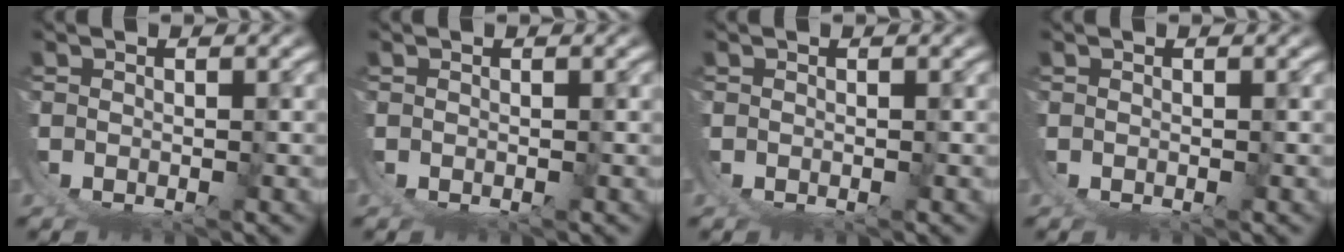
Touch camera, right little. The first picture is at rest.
{"total": 0.0}
{"total": 0.0}
{"total": 0.0}